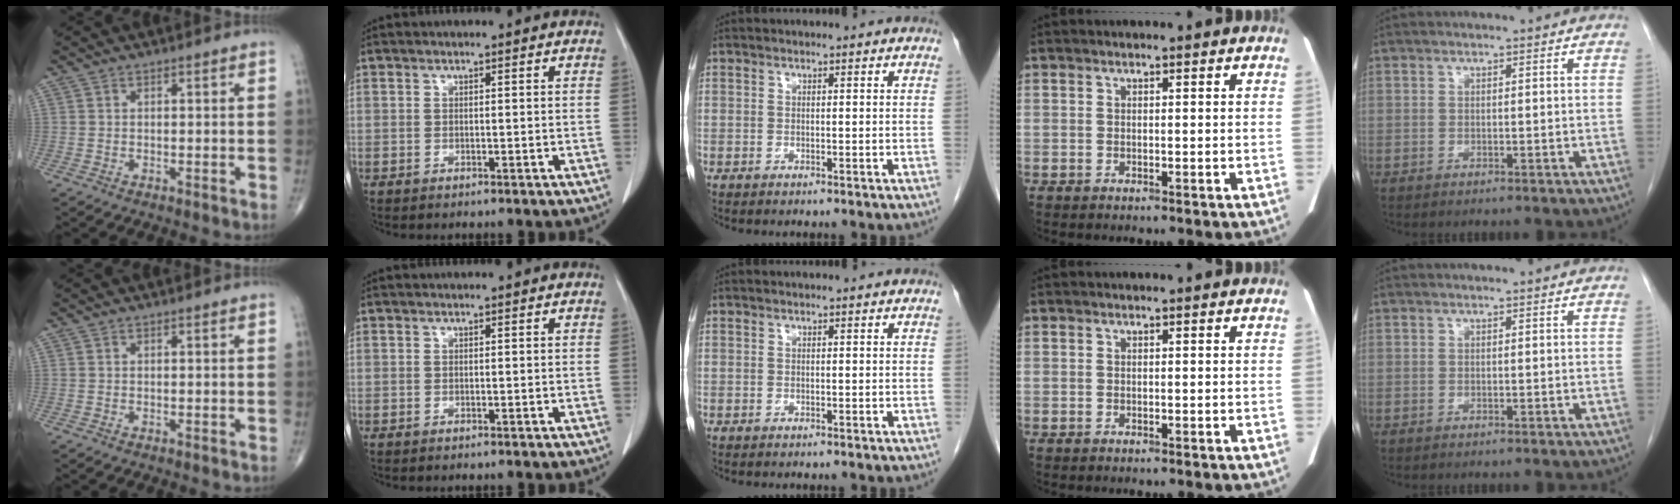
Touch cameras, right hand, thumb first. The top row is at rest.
{}